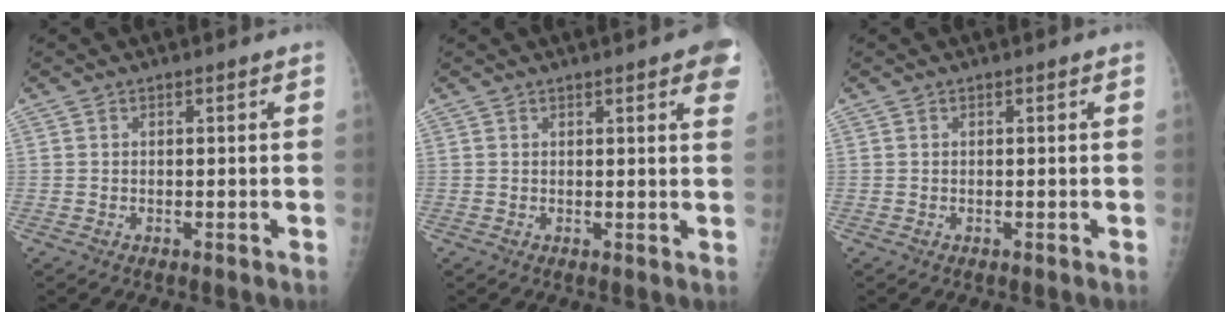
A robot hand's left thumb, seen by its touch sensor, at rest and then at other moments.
{"total": 6.1, "force": [3.4, 1.4, 4.9], "torque": [-0.040, -0.002, 0.033]}
{"total": 0.0}